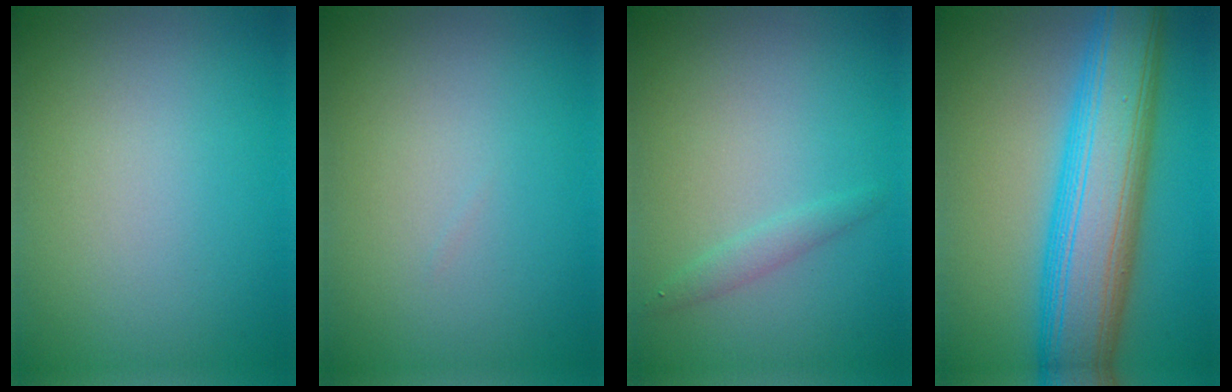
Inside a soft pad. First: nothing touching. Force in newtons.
{"total": 0.0}
{"total": 1.2, "press": 1.2, "slide": 0.0}
{"total": 11.1, "press": 11.1, "slide": 0.1}